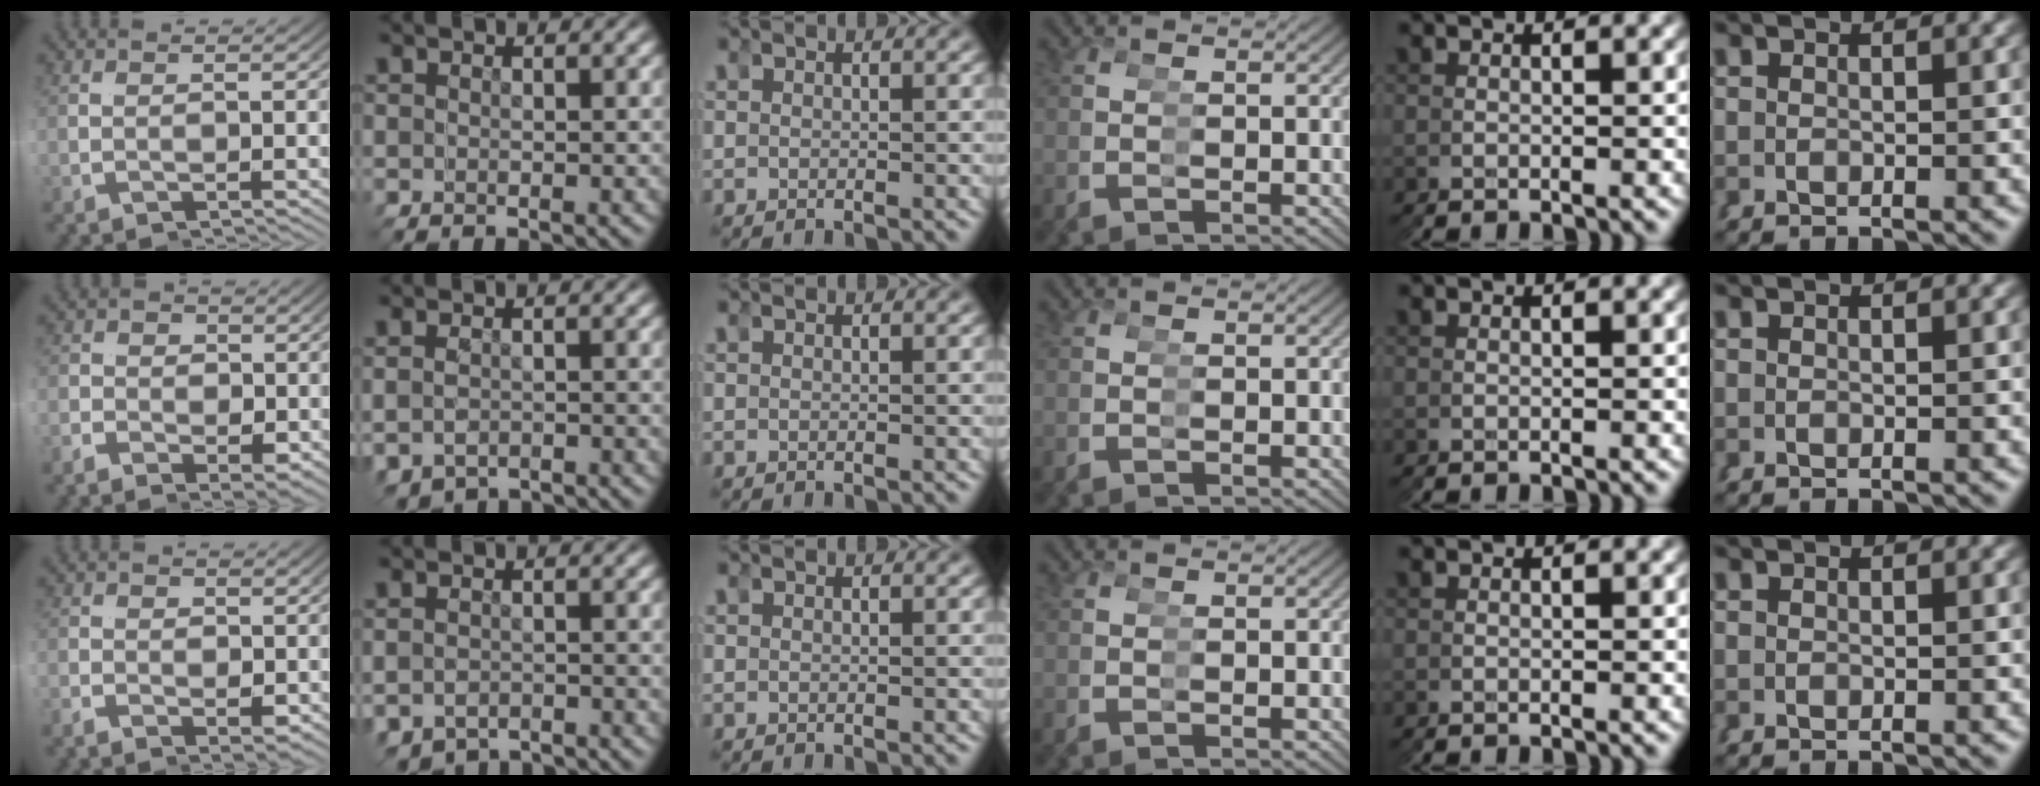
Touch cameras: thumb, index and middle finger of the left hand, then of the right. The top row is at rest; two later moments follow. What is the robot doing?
{"motion": "grasp_and_lifting", "object": "hoodie"}